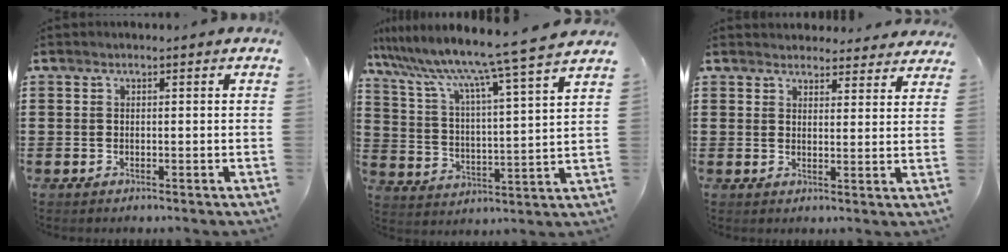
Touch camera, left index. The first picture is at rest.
{"total": 8.3, "force": [7.3, -1.4, 3.8], "torque": [-0.105, -0.063, 0.112]}
{"total": 3.7, "force": [3.6, 0.8, 0.2], "torque": [-0.006, -0.014, 0.066]}